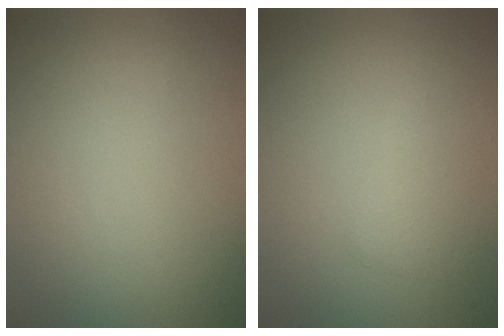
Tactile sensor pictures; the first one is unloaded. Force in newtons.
{"total": 1.9, "press": 1.9, "slide": 0.1}